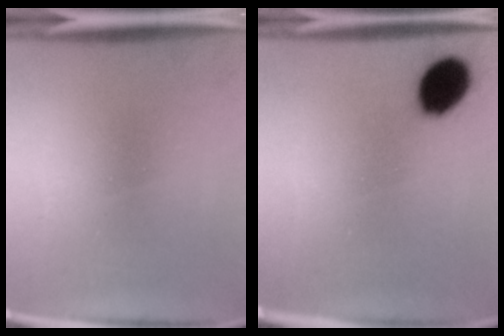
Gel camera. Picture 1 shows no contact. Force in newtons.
{"total": 9.4}